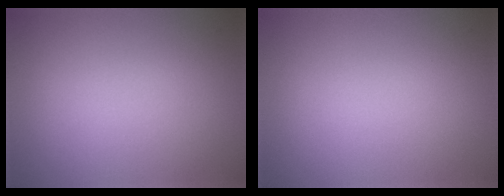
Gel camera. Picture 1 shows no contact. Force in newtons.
{"total": 0.0}